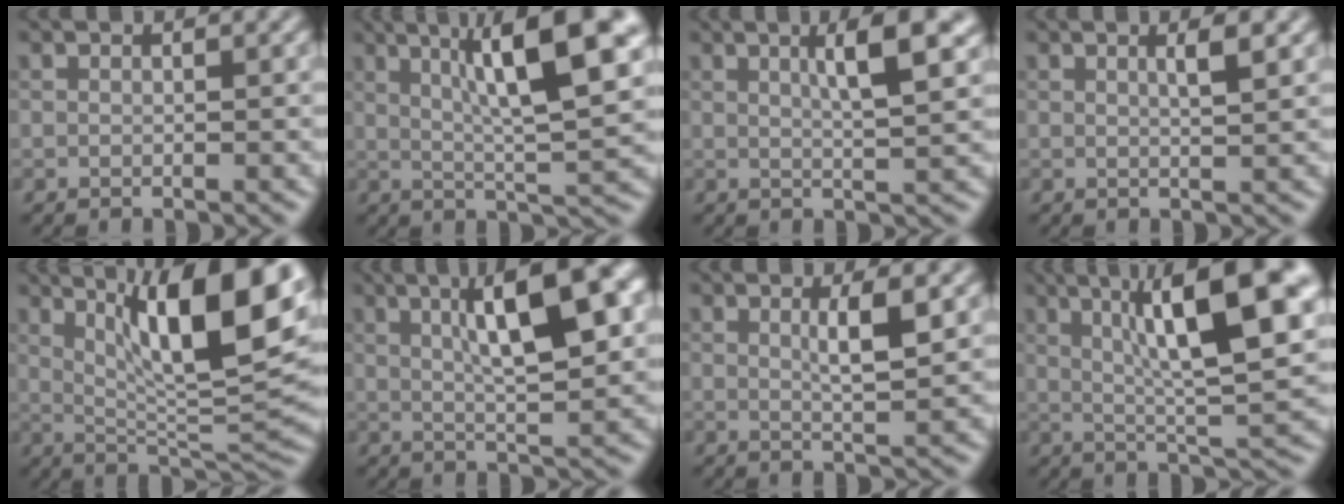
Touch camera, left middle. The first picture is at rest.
{"total": 10.9, "force": [4.0, 2.0, 9.9], "torque": [-0.135, 0.015, 0.063]}
{"total": 5.2, "force": [1.9, 1.1, 4.7], "torque": [-0.061, 0.008, 0.027]}
{"total": 1.9, "force": [0.8, 0.5, 1.7], "torque": [-0.020, 0.003, 0.007]}
{"total": 13.2, "force": [5.2, 3.1, 11.7], "torque": [-0.174, 0.008, 0.089]}
{"total": 9.7, "force": [3.0, 2.2, 8.9], "torque": [-0.124, 0.013, 0.044]}
{"total": 2.8, "force": [0.8, 0.5, 2.7], "torque": [-0.043, -0.001, 0.013]}
{"total": 12.3, "force": [4.2, 2.5, 11.3], "torque": [-0.156, 0.019, 0.065]}